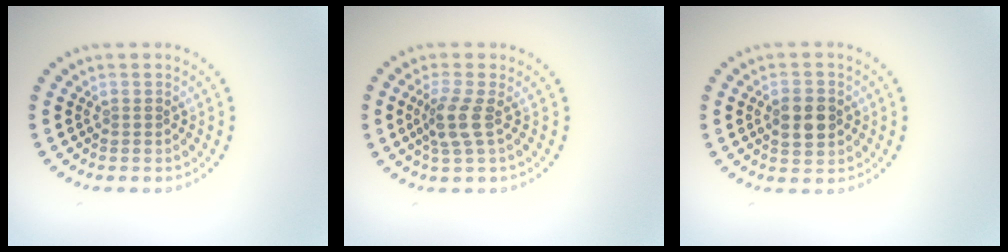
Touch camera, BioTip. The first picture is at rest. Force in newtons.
{"total": 2.6, "press": 2.0, "slide": 1.7}
{"total": 3.7, "press": 3.7, "slide": 0.1}